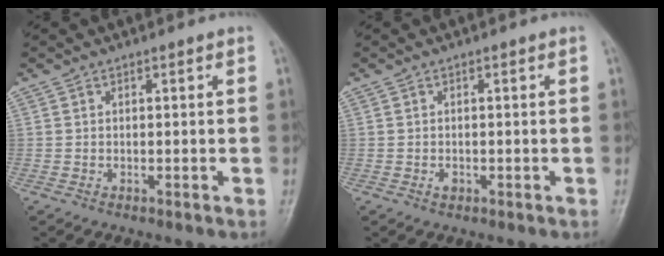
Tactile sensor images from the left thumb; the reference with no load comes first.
{"total": 1.0, "force": [-0.4, 0.7, 0.6], "torque": [-0.005, 0.000, -0.007]}